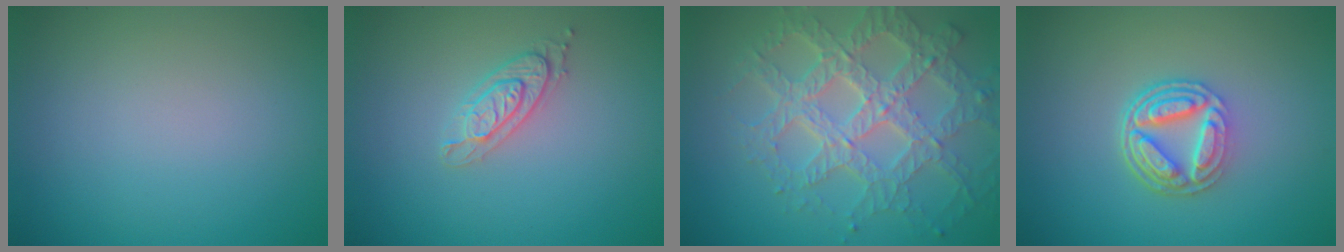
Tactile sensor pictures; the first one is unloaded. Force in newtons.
{"total": 2.1, "press": 2.1, "slide": 0.4}
{"total": 7.8, "press": 5.6, "slide": 5.5}
{"total": 5.0, "press": 3.5, "slide": 3.5}